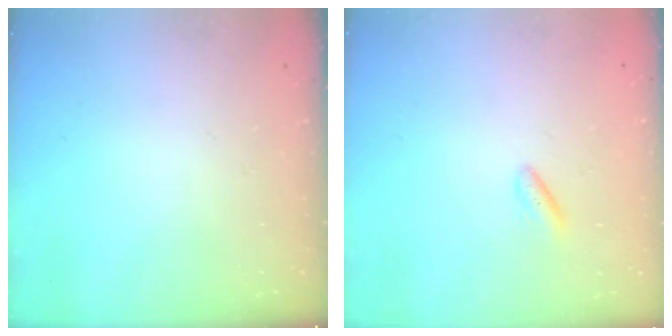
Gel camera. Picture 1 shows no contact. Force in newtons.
{"total": 2.0, "press": 1.7, "slide": 1.0}